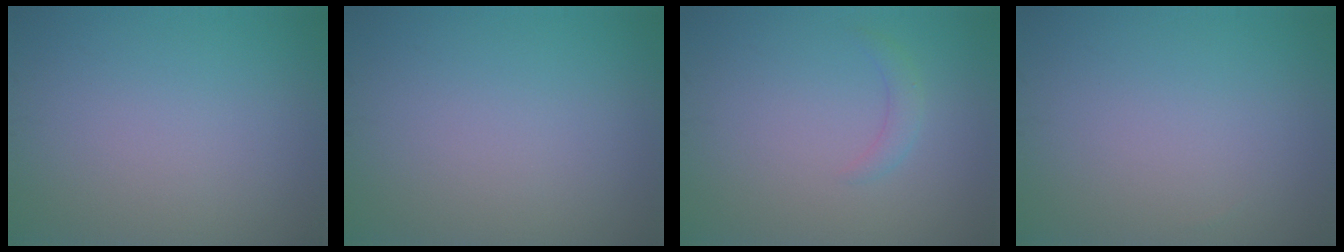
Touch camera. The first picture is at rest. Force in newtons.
{"total": 0.0}
{"total": 1.3, "press": 1.3, "slide": 0.0}
{"total": 0.0}